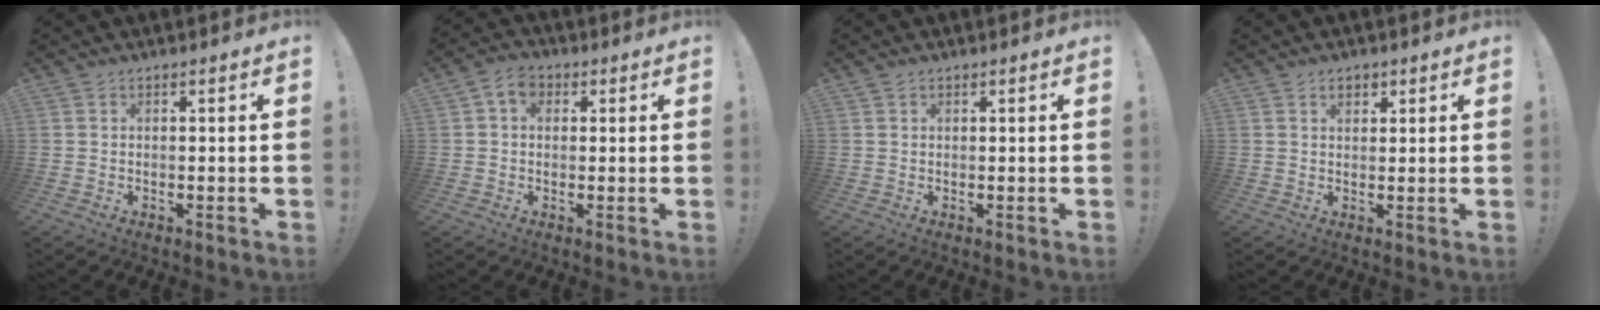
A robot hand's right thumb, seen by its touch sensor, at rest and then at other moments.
{"total": 5.1, "force": [1.6, 3.7, 3.0], "torque": [-0.055, 0.003, 0.030]}
{"total": 0.7, "force": [0.6, 0.5, 0.1], "torque": [0.001, -0.001, 0.010]}
{"total": 2.7, "force": [1.5, 1.9, 1.3], "torque": [-0.012, -0.003, 0.023]}